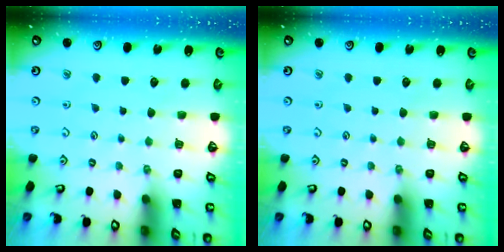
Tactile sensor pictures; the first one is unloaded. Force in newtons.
{"total": 0.0}